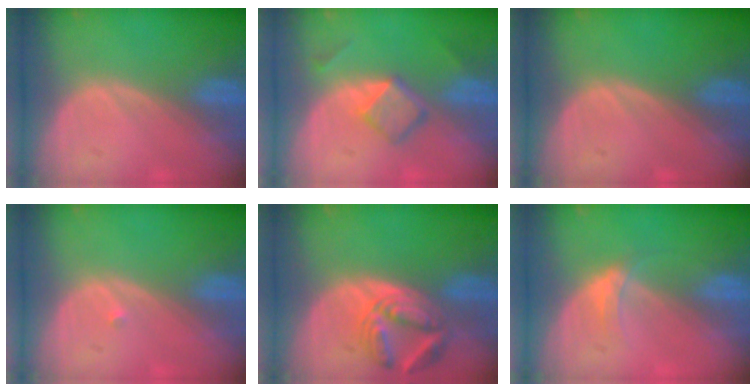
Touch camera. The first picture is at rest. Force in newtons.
{"total": 4.5, "press": 4.4, "slide": 0.8}
{"total": 0.0}
{"total": 0.5, "press": 0.4, "slide": 0.3}
{"total": 6.5, "press": 6.4, "slide": 1.3}
{"total": 2.6, "press": 2.2, "slide": 1.4}